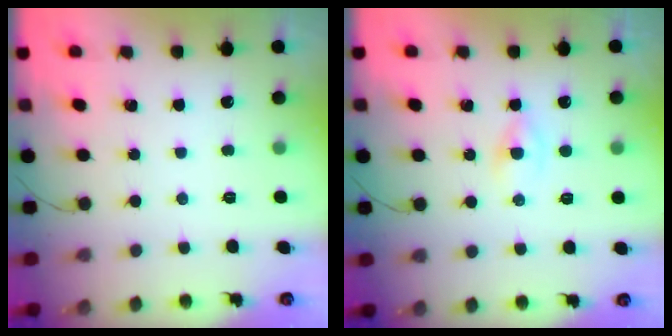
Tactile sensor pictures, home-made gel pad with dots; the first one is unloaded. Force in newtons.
{"total": 1.1, "press": 0.8, "slide": 0.7}